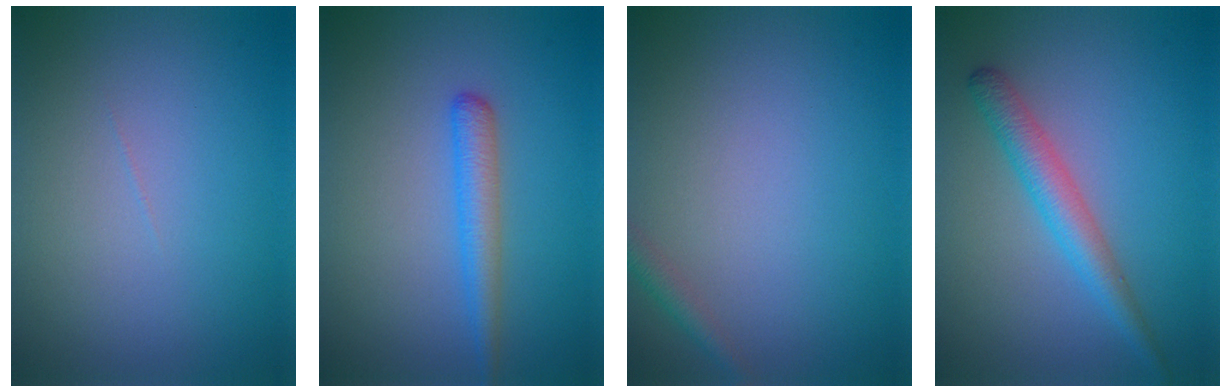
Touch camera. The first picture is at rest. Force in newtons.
{"total": 2.5, "press": 2.5, "slide": 0.1}
{"total": 1.3, "press": 1.3, "slide": 0.1}
{"total": 3.2, "press": 3.2, "slide": 0.2}